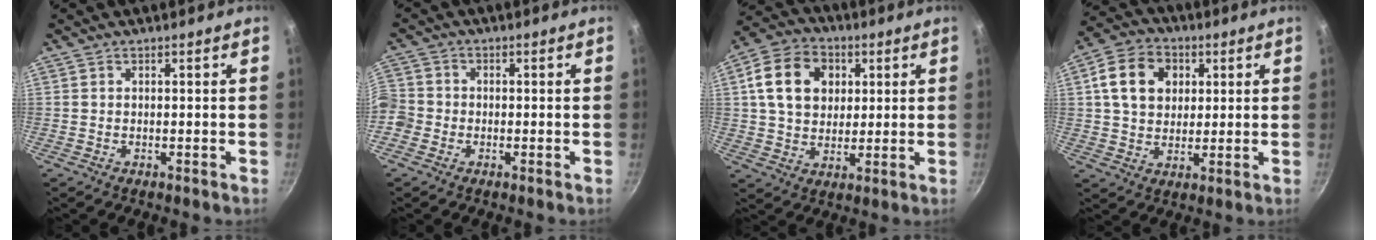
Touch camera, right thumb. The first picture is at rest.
{"total": 6.8, "force": [-2.0, 6.1, 2.4], "torque": [-0.051, 0.024, -0.053]}
{"total": 13.7, "force": [3.6, 10.6, 7.9], "torque": [-0.121, 0.007, 0.050]}
{"total": 11.6, "force": [3.1, 9.0, 6.5], "torque": [-0.097, 0.007, 0.041]}